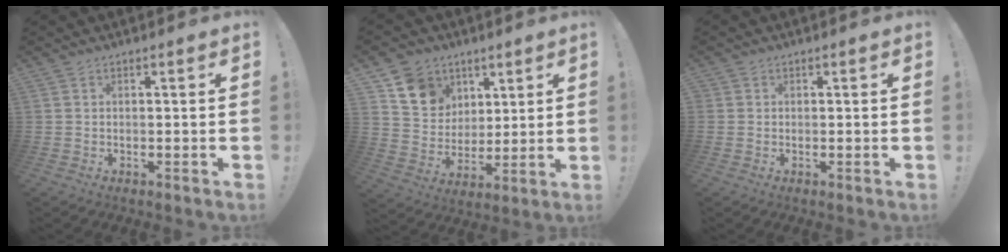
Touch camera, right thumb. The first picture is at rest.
{"total": 12.0, "force": [6.6, 9.6, 2.8], "torque": [-0.047, -0.040, 0.136]}
{"total": 0.5, "force": [0.0, 0.5, 0.1], "torque": [-0.008, 0.004, 0.002]}